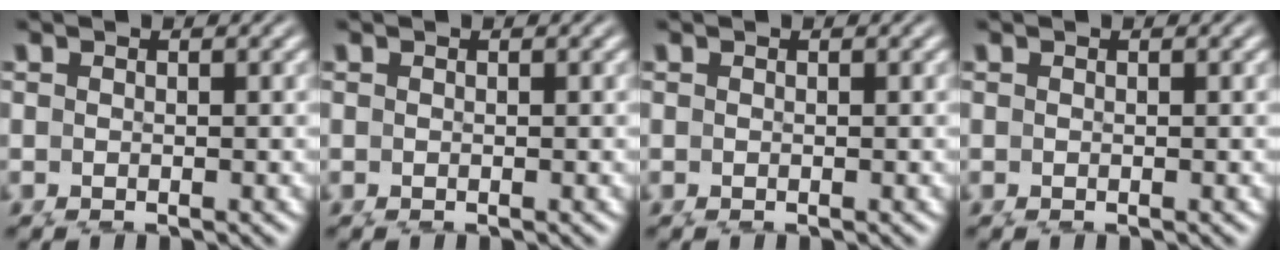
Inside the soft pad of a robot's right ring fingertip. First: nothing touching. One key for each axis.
{"total": 0.0}
{"total": 0.0}
{"total": 0.0}